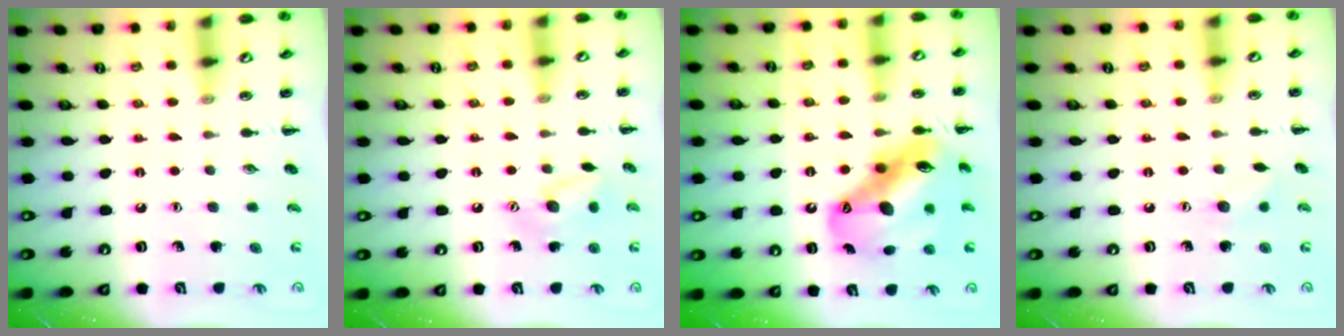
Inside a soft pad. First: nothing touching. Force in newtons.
{"total": 9.3, "press": 9.2, "slide": 0.7}
{"total": 16.9, "press": 16.2, "slide": 4.9}
{"total": 5.8, "press": 5.6, "slide": 1.3}